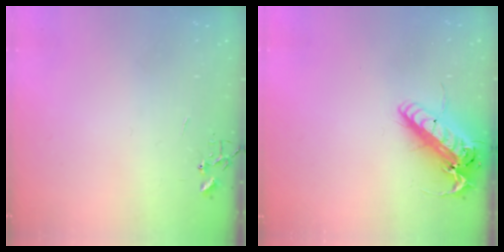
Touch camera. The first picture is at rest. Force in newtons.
{"total": 18.3, "press": 18.0, "slide": 3.3}